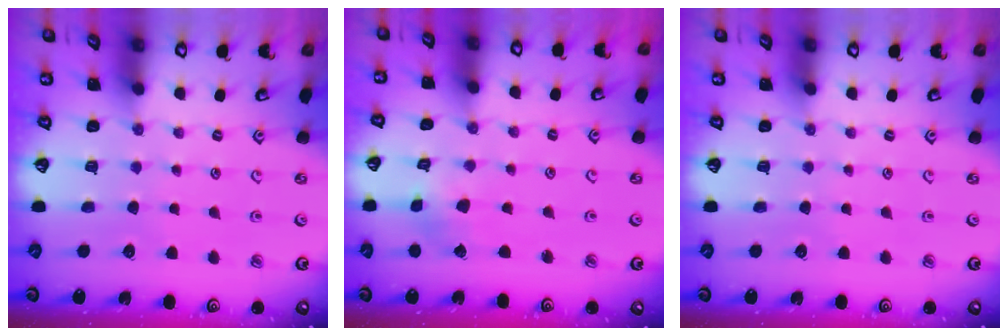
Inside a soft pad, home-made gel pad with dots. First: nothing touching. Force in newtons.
{"total": 2.7, "press": 2.7, "slide": 0.3}
{"total": 0.0}